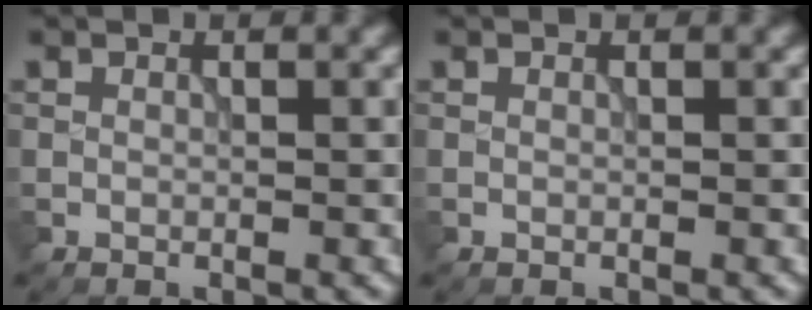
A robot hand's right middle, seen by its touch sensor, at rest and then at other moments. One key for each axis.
{"total": 0.0}